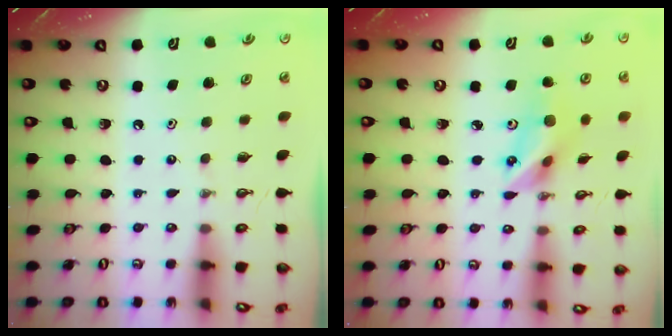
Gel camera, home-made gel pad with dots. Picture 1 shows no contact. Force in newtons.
{"total": 10.5, "press": 10.2, "slide": 2.8}